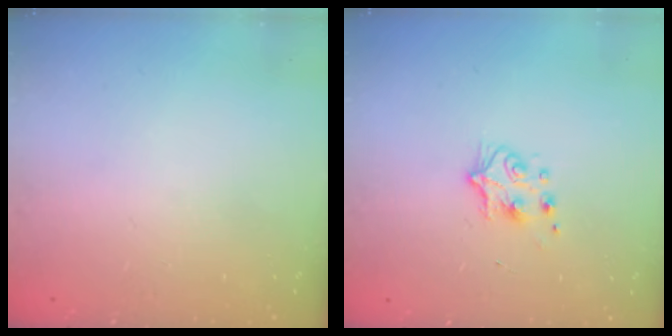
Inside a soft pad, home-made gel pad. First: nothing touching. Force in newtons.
{"total": 5.5, "press": 5.4, "slide": 0.7}